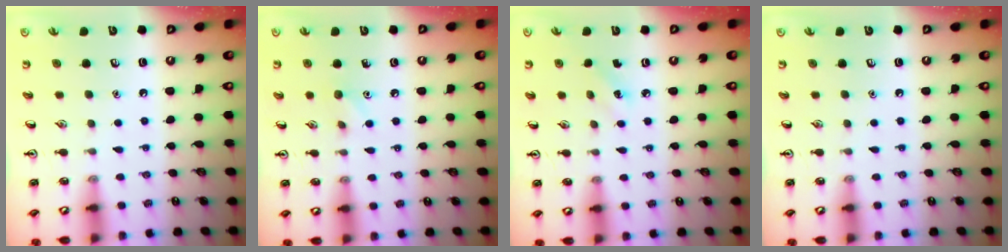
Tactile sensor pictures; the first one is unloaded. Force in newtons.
{"total": 5.5, "press": 5.2, "slide": 1.7}
{"total": 1.9, "press": 1.7, "slide": 0.7}
{"total": 0.0}